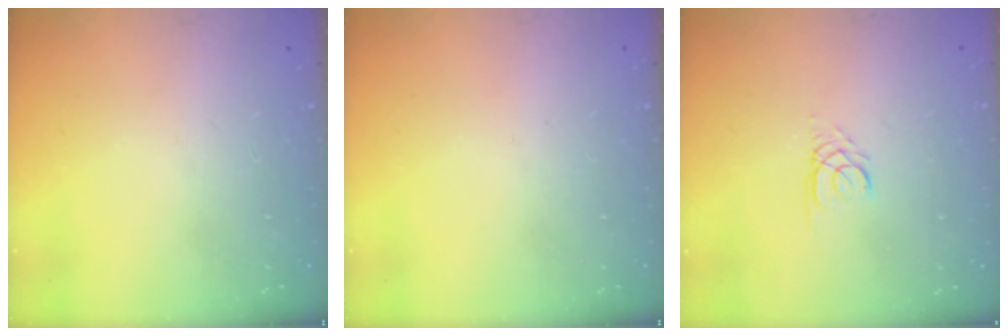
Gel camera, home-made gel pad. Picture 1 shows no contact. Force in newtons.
{"total": 0.0}
{"total": 2.6, "press": 2.6, "slide": 0.3}